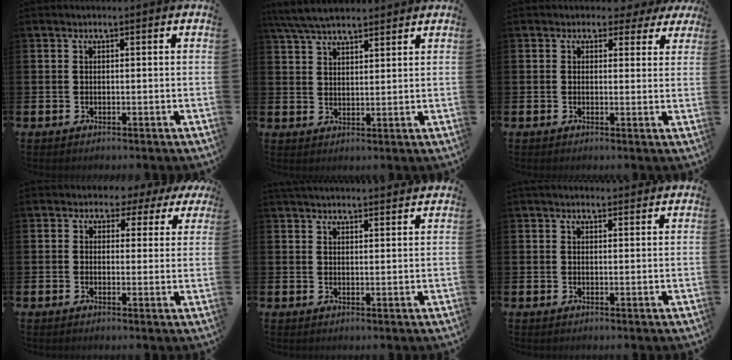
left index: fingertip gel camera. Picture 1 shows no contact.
{"total": 5.7, "force": [5.3, 1.2, 1.8], "torque": [-0.050, -0.014, 0.099]}
{"total": 2.3, "force": [1.6, 1.6, 0.5], "torque": [-0.001, -0.001, 0.022]}
{"total": 2.5, "force": [1.4, 2.1, 0.3], "torque": [-0.009, -0.005, 0.017]}
{"total": 3.0, "force": [3.0, 0.1, 0.2], "torque": [-0.010, -0.012, 0.055]}
{"total": 1.7, "force": [1.6, 0.4, 0.3], "torque": [0.000, -0.002, 0.029]}